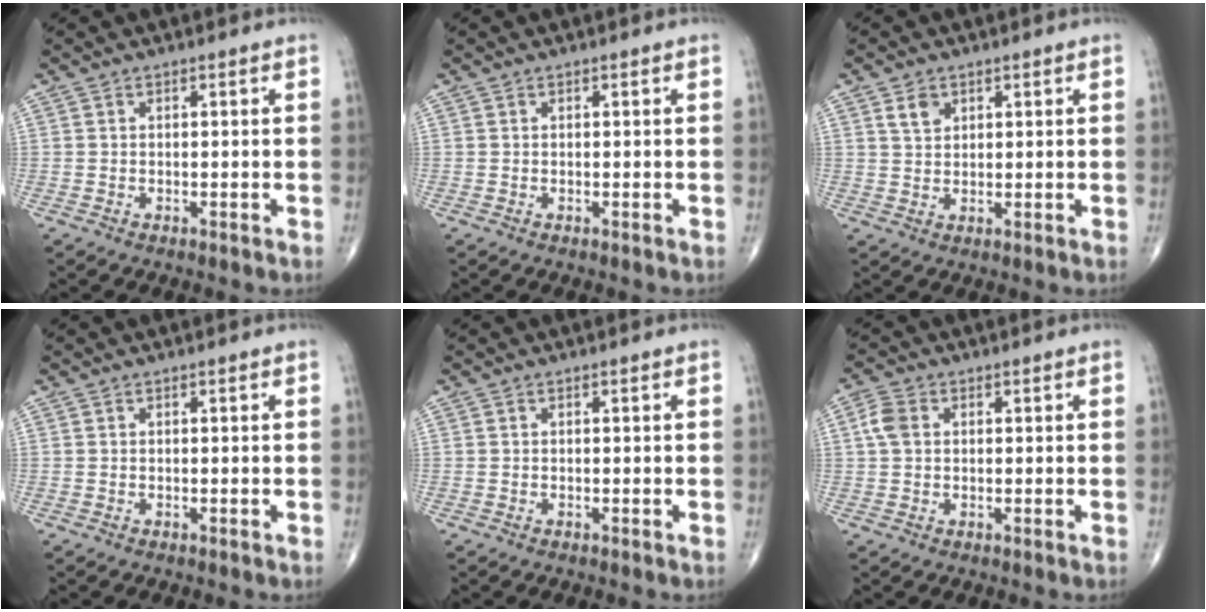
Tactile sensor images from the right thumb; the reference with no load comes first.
{"total": 0.0}
{"total": 3.2, "force": [1.8, 2.2, 1.6], "torque": [-0.017, -0.010, 0.036]}
{"total": 0.0}
{"total": 0.0}
{"total": 3.7, "force": [0.8, 2.7, 2.4], "torque": [-0.052, 0.010, 0.013]}